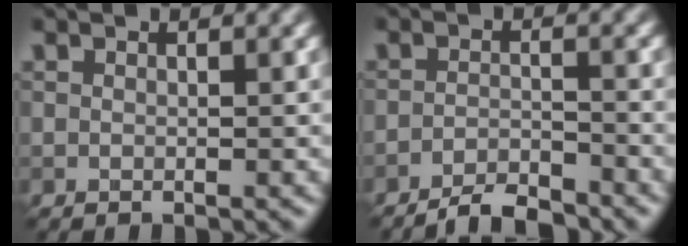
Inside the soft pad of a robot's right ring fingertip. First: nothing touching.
{"total": 3.6, "force": [-3.3, 0.4, 1.3], "torque": [-0.023, 0.005, -0.061]}